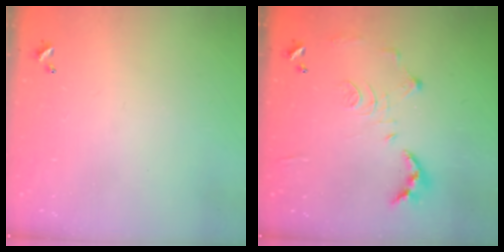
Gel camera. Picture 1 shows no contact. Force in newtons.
{"total": 10.7, "press": 10.6, "slide": 0.5}